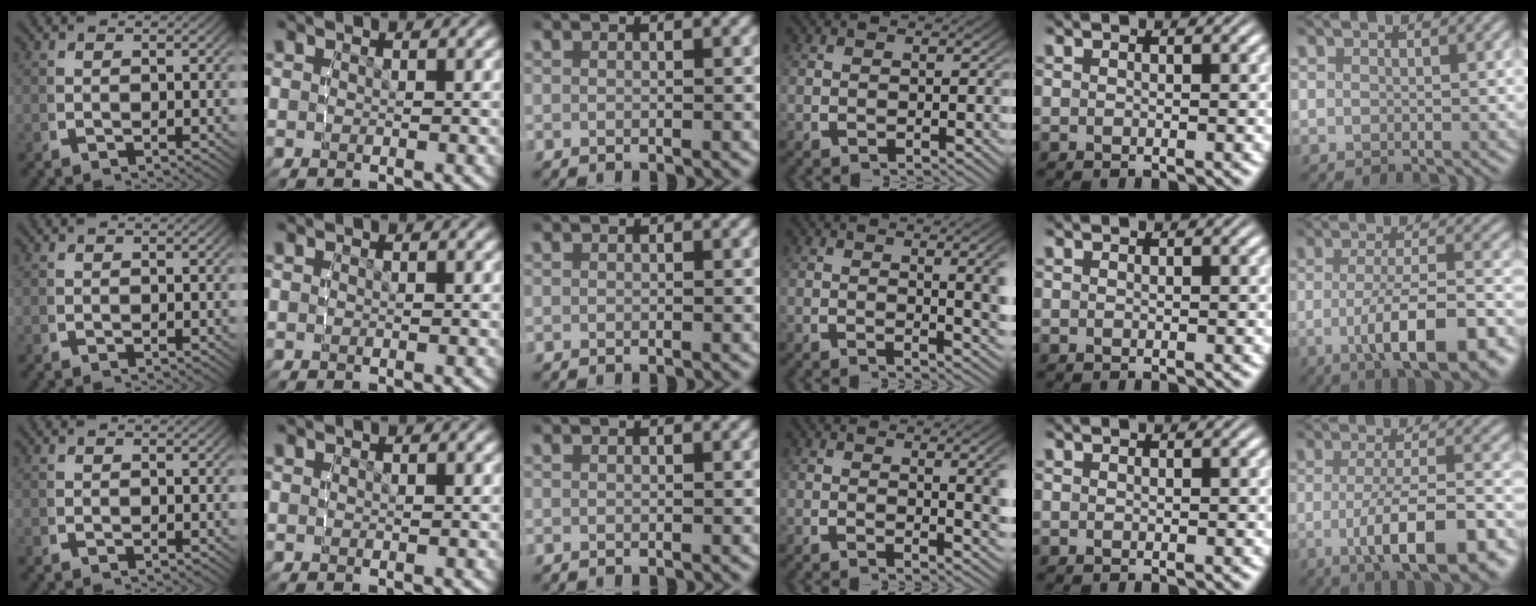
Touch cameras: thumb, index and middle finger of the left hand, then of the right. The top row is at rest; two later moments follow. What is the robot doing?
{"motion": "lift_and_place", "object": "bottle"}